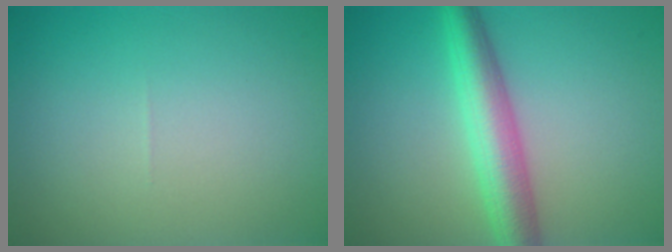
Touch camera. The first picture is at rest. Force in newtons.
{"total": 5.0, "press": 5.0, "slide": 0.0}